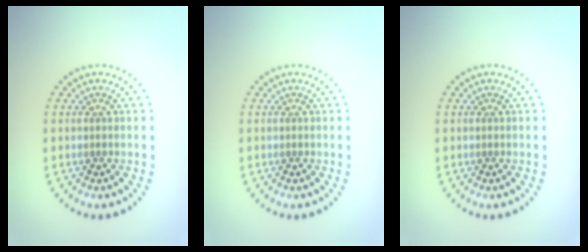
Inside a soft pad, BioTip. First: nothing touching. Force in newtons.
{"total": 0.0}
{"total": 0.0}